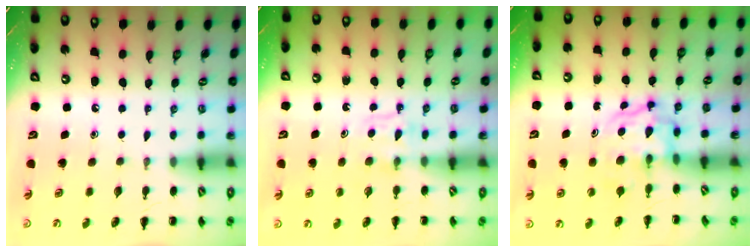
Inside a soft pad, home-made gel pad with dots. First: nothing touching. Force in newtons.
{"total": 4.7, "press": 4.5, "slide": 1.3}
{"total": 3.7, "press": 3.7, "slide": 0.4}